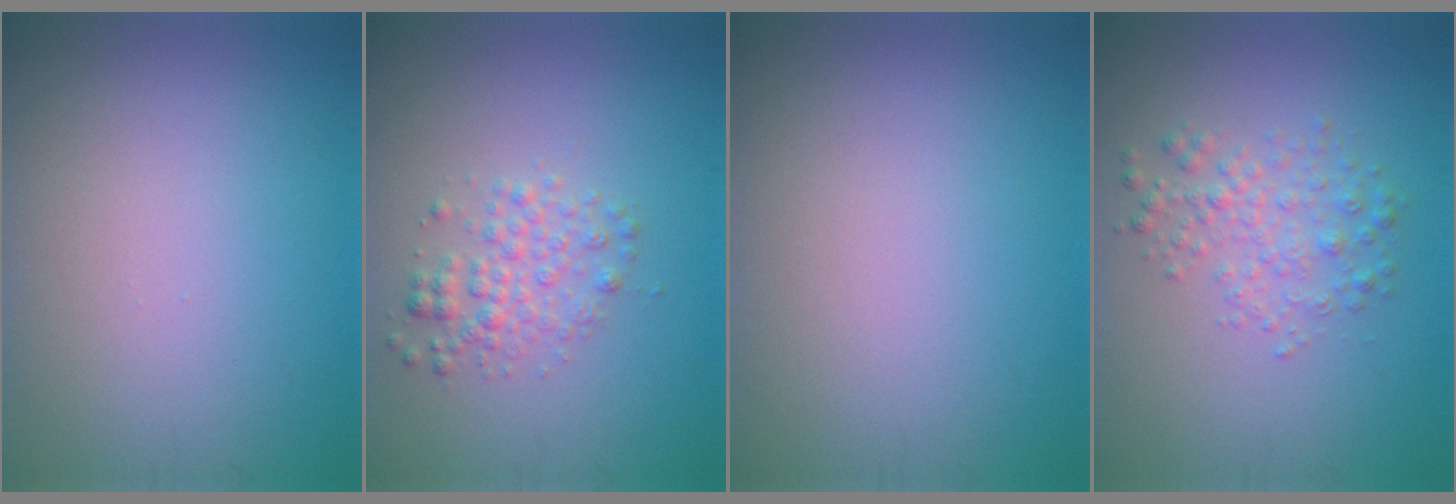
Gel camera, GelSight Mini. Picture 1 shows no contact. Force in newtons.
{"total": 2.5, "press": 2.5, "slide": 0.1}
{"total": 0.0}
{"total": 2.5, "press": 2.5, "slide": 0.1}